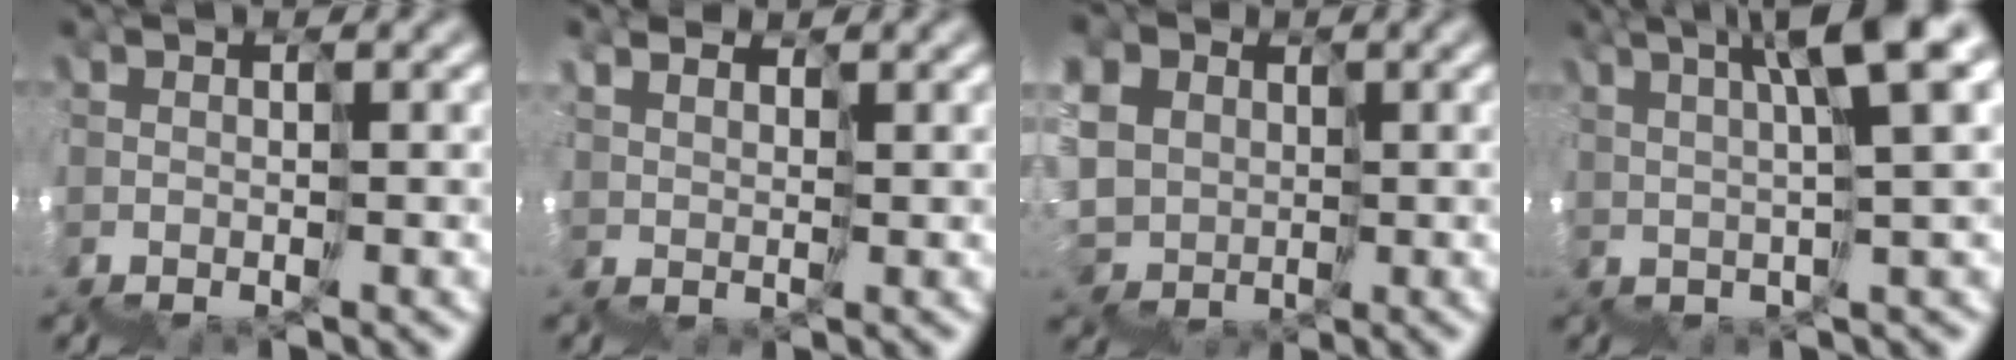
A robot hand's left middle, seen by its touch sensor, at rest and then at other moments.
{"total": 4.0, "force": [2.1, -1.3, -3.1], "torque": [0.032, 0.028, 0.039]}
{"total": 4.3, "force": [1.8, 2.1, -3.3], "torque": [0.014, 0.031, 0.023]}
{"total": 5.7, "force": [3.6, -0.1, 4.4], "torque": [-0.051, 0.046, 0.058]}